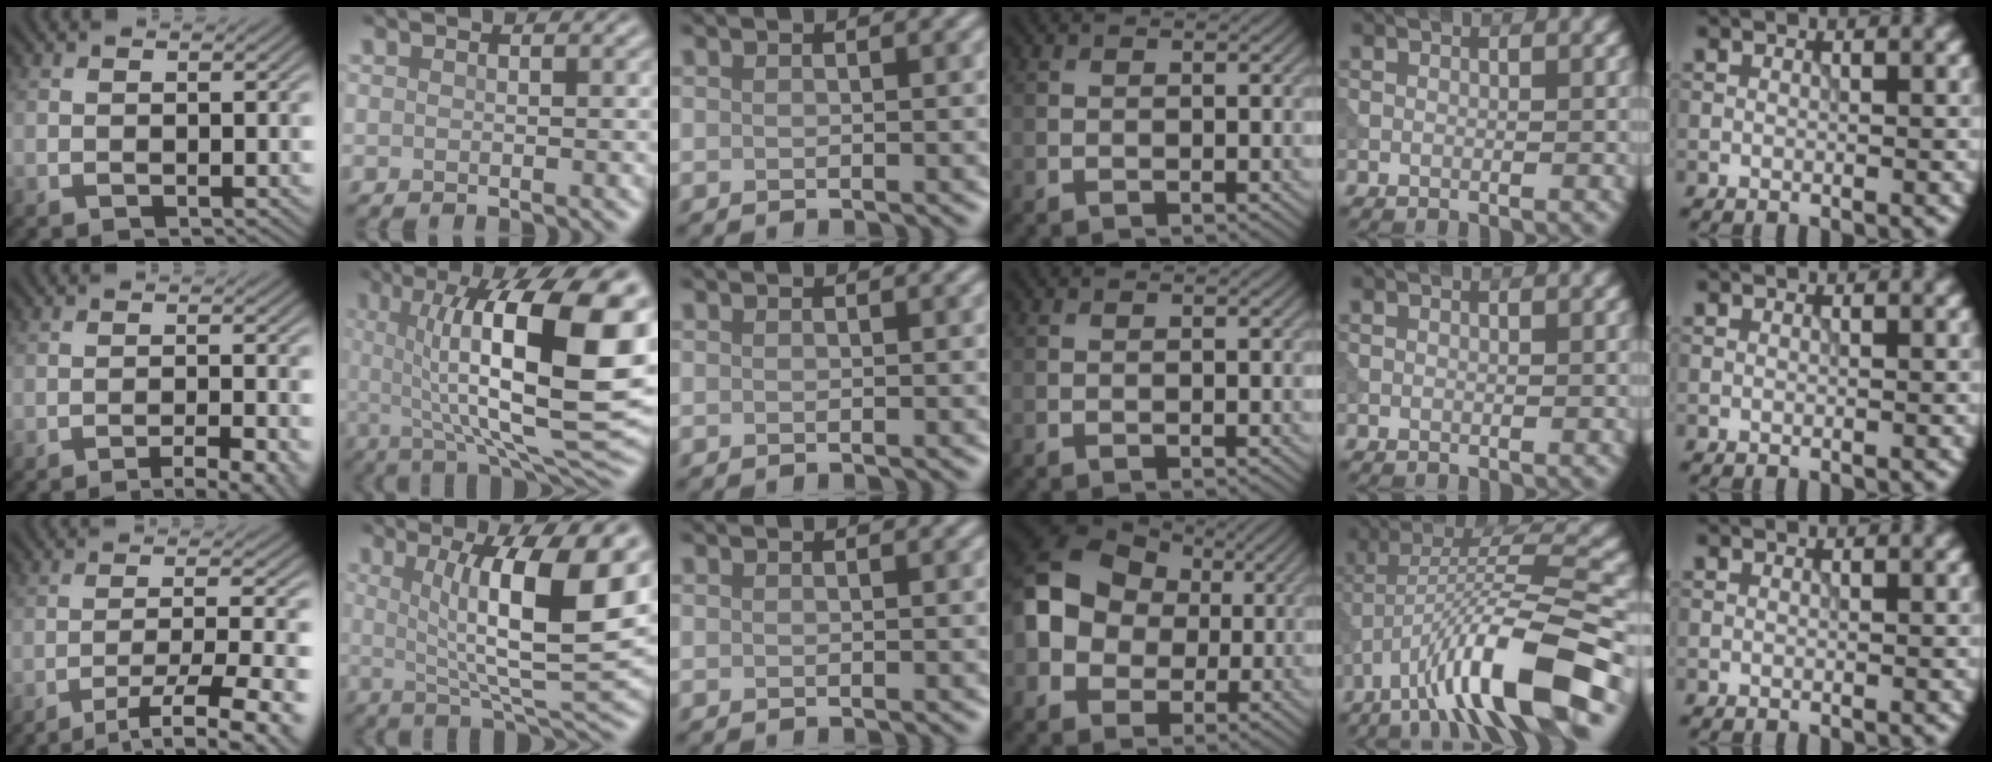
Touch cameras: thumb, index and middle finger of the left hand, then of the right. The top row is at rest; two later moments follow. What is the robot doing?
{"motion": "extract", "object": "tissue"}